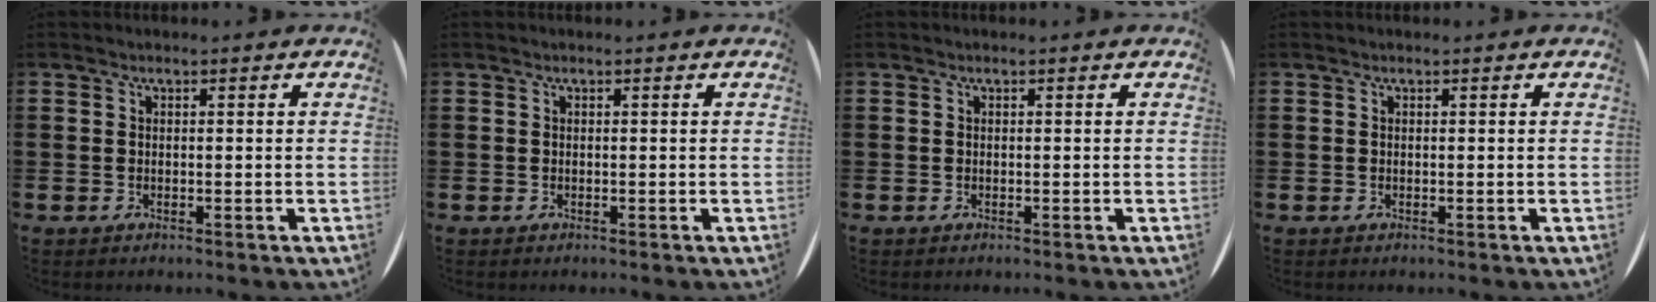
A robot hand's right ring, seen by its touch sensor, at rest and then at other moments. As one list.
[{"total": 0.0}, {"total": 0.0}, {"total": 0.0}]